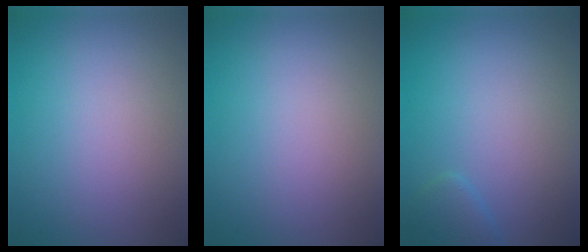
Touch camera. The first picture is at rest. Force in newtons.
{"total": 0.0}
{"total": 1.3, "press": 1.2, "slide": 0.1}